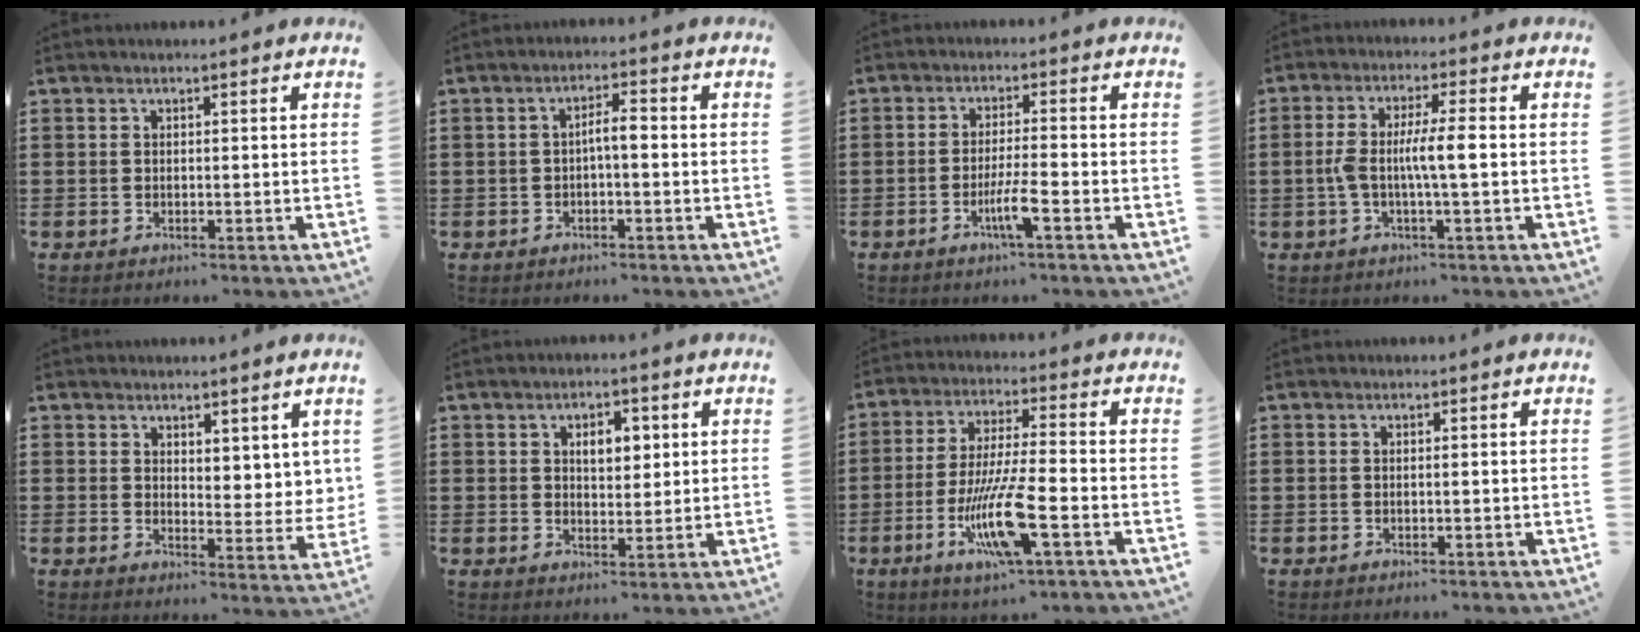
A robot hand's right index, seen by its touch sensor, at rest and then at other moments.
{"total": 2.7, "force": [-0.6, 0.5, 2.5], "torque": [-0.047, 0.004, -0.013]}
{"total": 4.5, "force": [-2.2, -0.1, 3.9], "torque": [-0.072, -0.011, -0.040]}
{"total": 5.9, "force": [-0.6, 0.8, 5.8], "torque": [-0.120, -0.005, -0.020]}
{"total": 3.9, "force": [3.3, 1.9, 0.5], "torque": [-0.015, -0.007, 0.061]}
{"total": 4.2, "force": [1.2, 2.5, 3.2], "torque": [-0.046, 0.003, 0.013]}
{"total": 11.4, "force": [-4.5, 1.5, 10.4], "torque": [-0.213, -0.014, -0.087]}
{"total": 0.0}